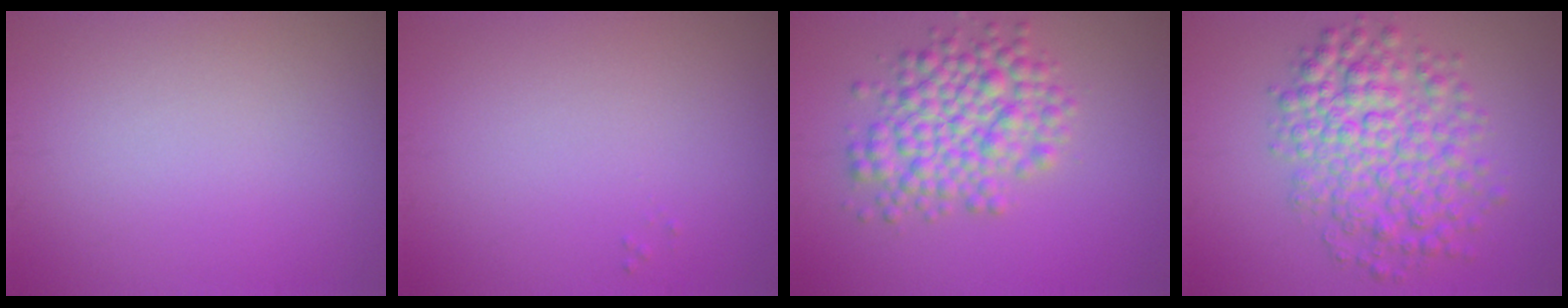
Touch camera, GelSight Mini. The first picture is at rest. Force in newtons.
{"total": 0.0}
{"total": 6.1, "press": 6.1, "slide": 0.2}
{"total": 7.0, "press": 7.0, "slide": 0.2}